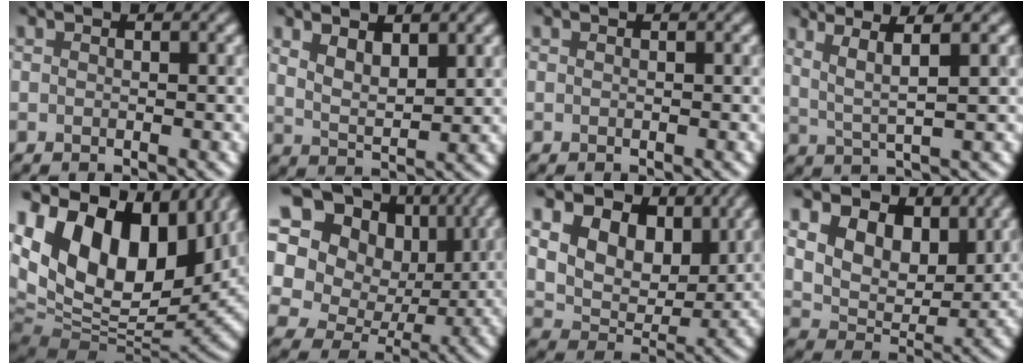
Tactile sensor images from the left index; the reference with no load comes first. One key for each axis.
{"total": 4.1, "fx": 2.2, "fy": 1.5, "fz": 3.1, "tx": -0.061, "ty": -0.006, "tz": 0.044}
{"total": 0.0}
{"total": 4.4, "fx": 1.9, "fy": 0.6, "fz": 3.9, "tx": -0.081, "ty": 0.003, "tz": 0.044}
{"total": 18.5, "fx": 5.8, "fy": 11.4, "fz": 13.4, "tx": -0.247, "ty": 0.003, "tz": 0.120}
{"total": 17.8, "fx": 6.6, "fy": 14.6, "fz": 7.8, "tx": -0.220, "ty": 0.051, "tz": 0.093}
{"total": 12.5, "fx": 5.6, "fy": 8.5, "fz": 7.2, "tx": -0.144, "ty": 0.017, "tz": 0.100}
{"total": 8.9, "fx": 4.3, "fy": 6.0, "fz": 5.1, "tx": -0.105, "ty": 0.004, "tz": 0.074}